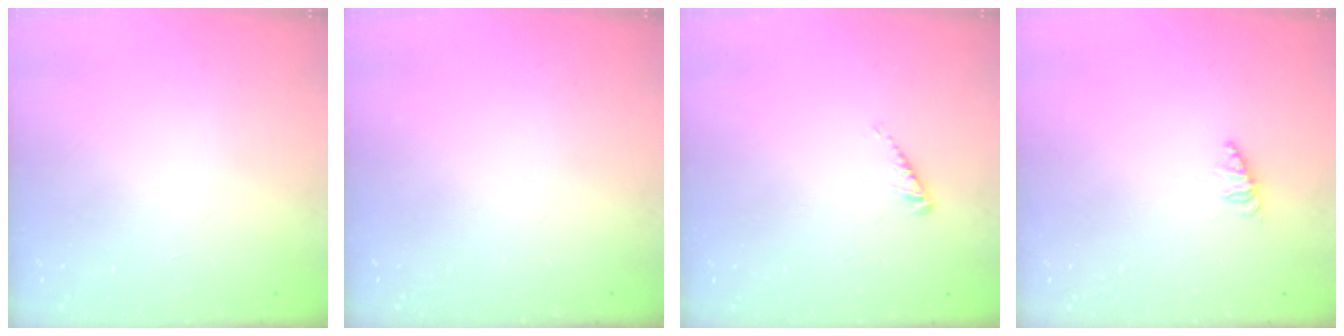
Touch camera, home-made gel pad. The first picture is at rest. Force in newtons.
{"total": 0.0}
{"total": 2.5, "press": 2.4, "slide": 0.5}
{"total": 1.2, "press": 1.2, "slide": 0.3}